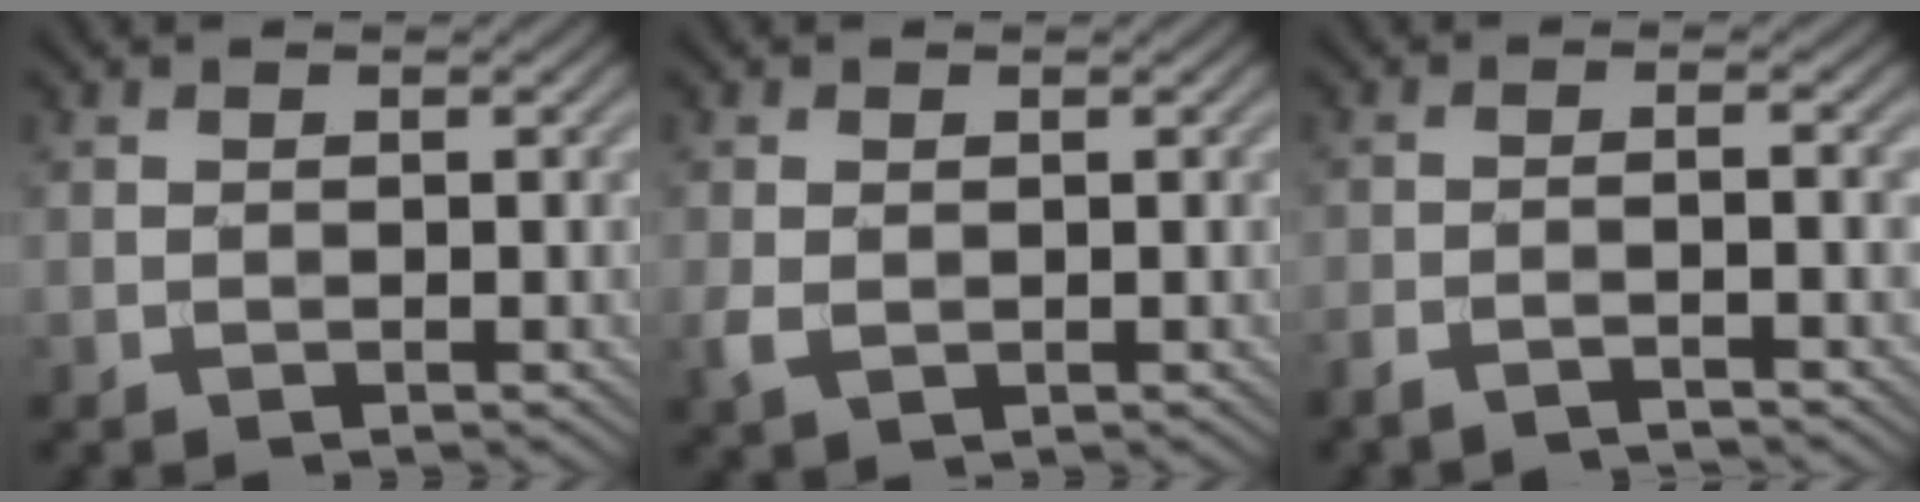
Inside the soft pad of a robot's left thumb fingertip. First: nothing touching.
{"total": 2.0, "force": [-0.2, 1.3, 1.5], "torque": [-0.041, -0.003, -0.002]}
{"total": 2.9, "force": [-2.2, 0.2, 2.0], "torque": [-0.026, 0.002, -0.053]}